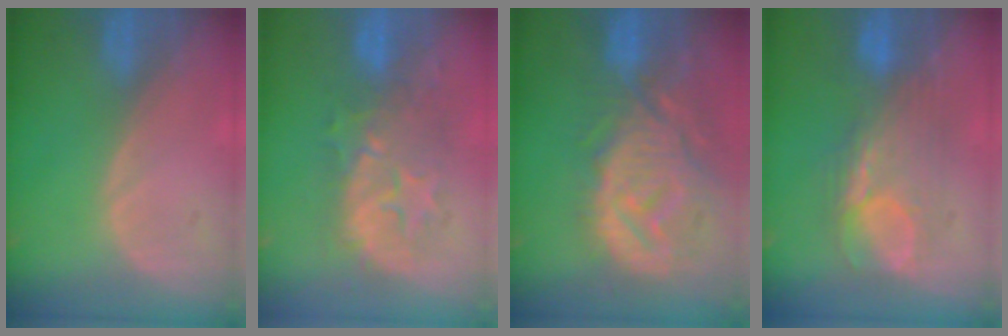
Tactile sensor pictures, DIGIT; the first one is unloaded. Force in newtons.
{"total": 8.7, "press": 8.7, "slide": 0.4}
{"total": 13.3, "press": 11.6, "slide": 6.4}
{"total": 7.9, "press": 7.8, "slide": 1.2}